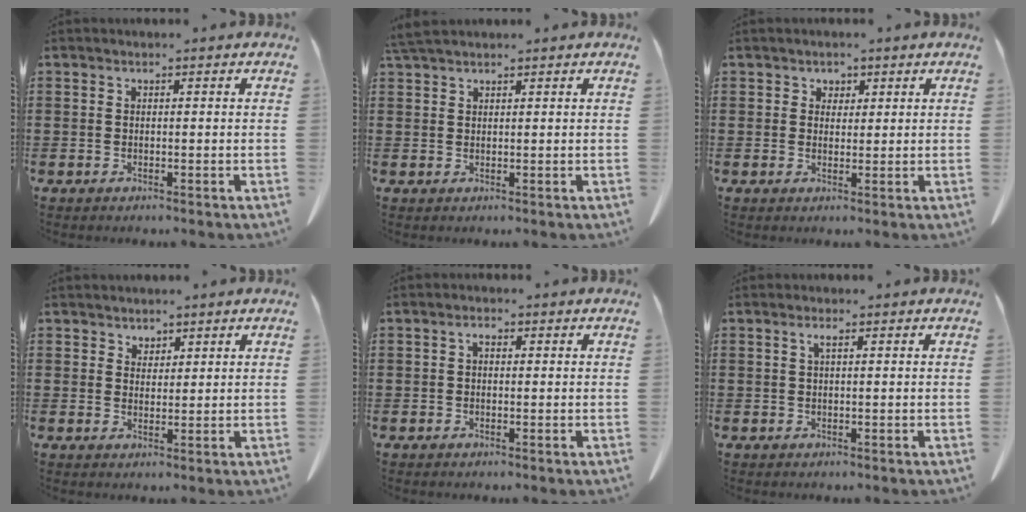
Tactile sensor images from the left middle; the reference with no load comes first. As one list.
[{"total": 2.3, "force": [2.0, 0.4, 1.2], "torque": [-0.036, -0.003, 0.038]}, {"total": 1.7, "force": [1.2, 1.2, 0.2], "torque": [-0.002, 0.001, 0.021]}, {"total": 2.0, "force": [1.8, 0.8, 0.1], "torque": [-0.006, 0.002, 0.037]}, {"total": 1.5, "force": [0.1, 0.8, 1.2], "torque": [-0.026, 0.004, 0.002]}, {"total": 1.2, "force": [0.5, 0.2, 1.1], "torque": [-0.022, 0.002, 0.009]}]